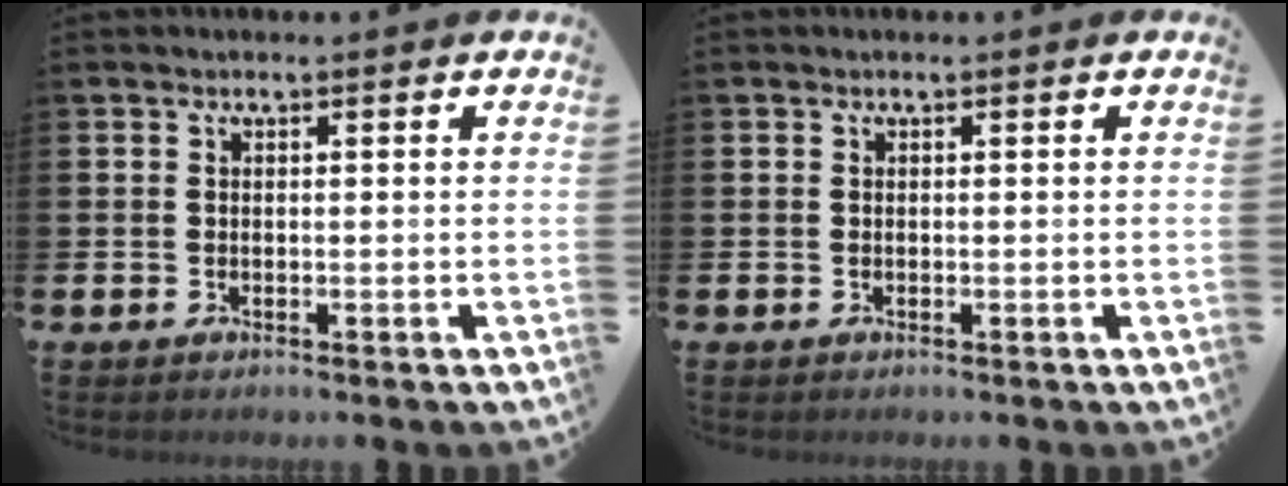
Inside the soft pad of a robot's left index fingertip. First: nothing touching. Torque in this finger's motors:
{"motor_torque": [0.00, 0.00, 0.00, 0.00]}